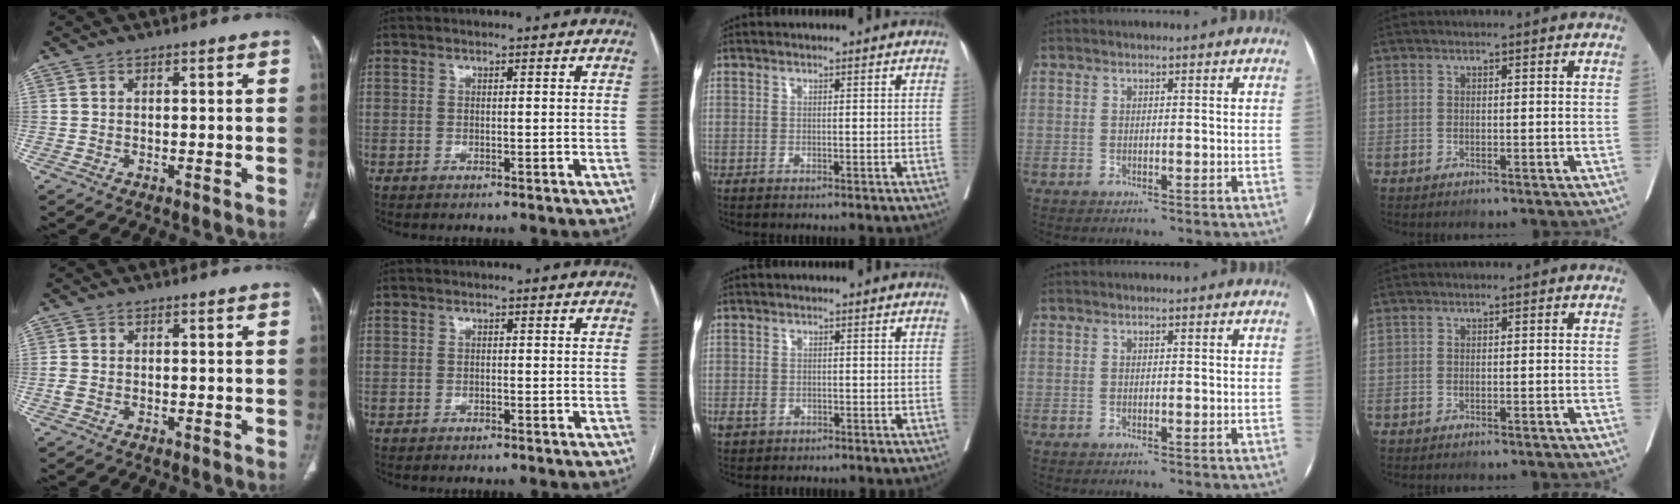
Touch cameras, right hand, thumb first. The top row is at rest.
{"thumb": {"total": 1.5, "force": [-0.5, 1.0, 1.0], "torque": [-0.030, -0.002, -0.011]}, "middle": {"total": 2.1, "force": [-0.8, 1.7, 1.1], "torque": [-0.017, 0.002, -0.007]}}